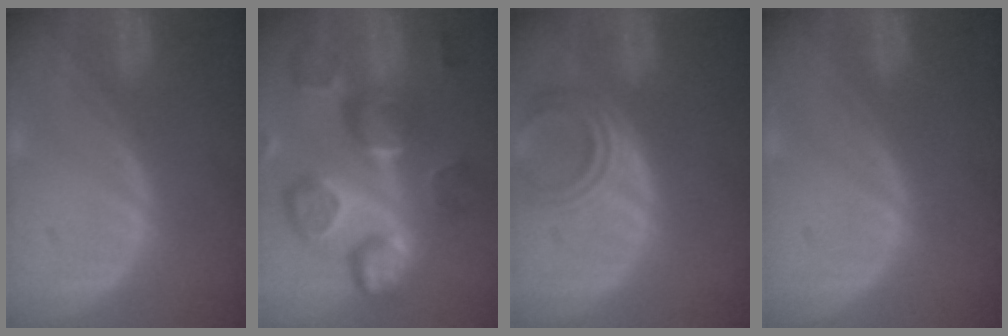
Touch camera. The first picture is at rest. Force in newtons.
{"total": 12.6, "press": 11.2, "slide": 5.7}
{"total": 5.6, "press": 5.1, "slide": 2.2}
{"total": 0.0}